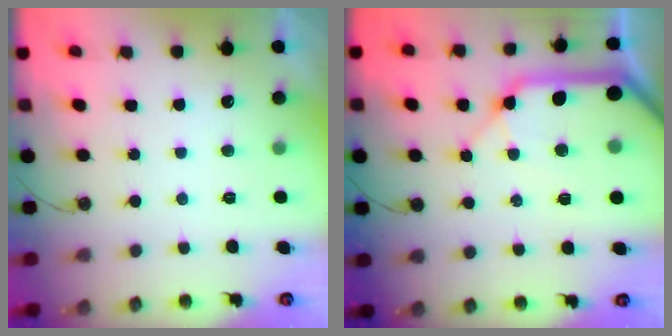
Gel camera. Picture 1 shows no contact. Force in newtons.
{"total": 20.2, "press": 20.0, "slide": 3.0}